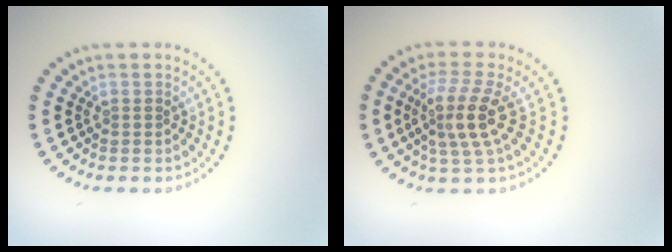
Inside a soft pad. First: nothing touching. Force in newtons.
{"total": 3.9, "press": 3.3, "slide": 2.0}